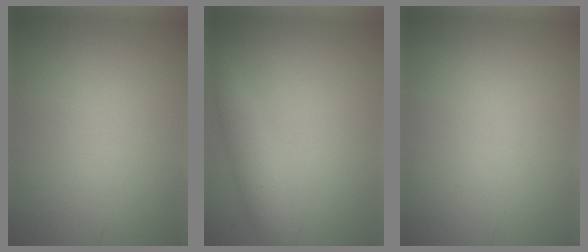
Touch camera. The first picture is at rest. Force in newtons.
{"total": 2.3, "press": 2.3, "slide": 0.0}
{"total": 0.0}